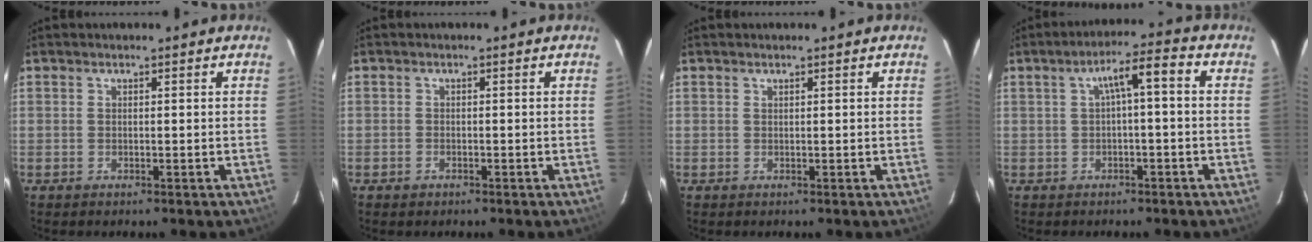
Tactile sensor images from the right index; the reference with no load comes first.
{"total": 1.3, "force": [-0.8, 0.9, 0.3], "torque": [-0.006, 0.001, -0.012]}
{"total": 0.0}
{"total": 5.4, "force": [-0.1, 1.0, 5.3], "torque": [-0.096, 0.020, 0.008]}